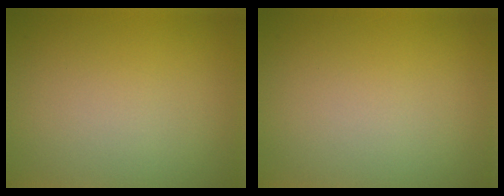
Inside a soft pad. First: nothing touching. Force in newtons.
{"total": 0.0}